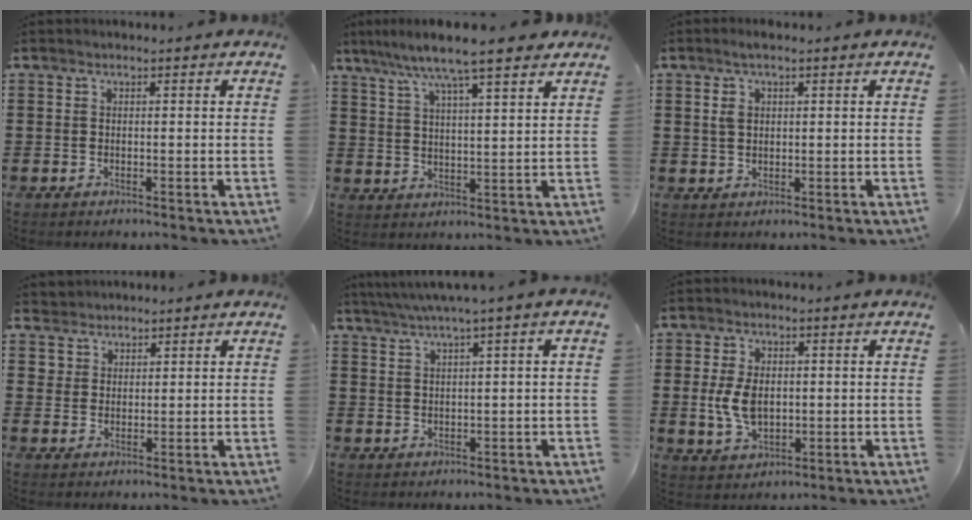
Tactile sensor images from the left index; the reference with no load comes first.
{"total": 7.7, "force": [6.2, 0.4, 4.5], "torque": [-0.108, -0.019, 0.107]}
{"total": 2.6, "force": [1.0, 1.4, 1.9], "torque": [-0.042, 0.008, 0.017]}
{"total": 2.9, "force": [2.2, 1.8, -0.3], "torque": [-0.006, 0.007, 0.044]}
{"total": 2.6, "force": [1.2, -0.5, 2.2], "torque": [-0.041, -0.003, 0.021]}
{"total": 6.4, "force": [0.2, 4.1, 4.9], "torque": [-0.126, 0.002, -0.004]}